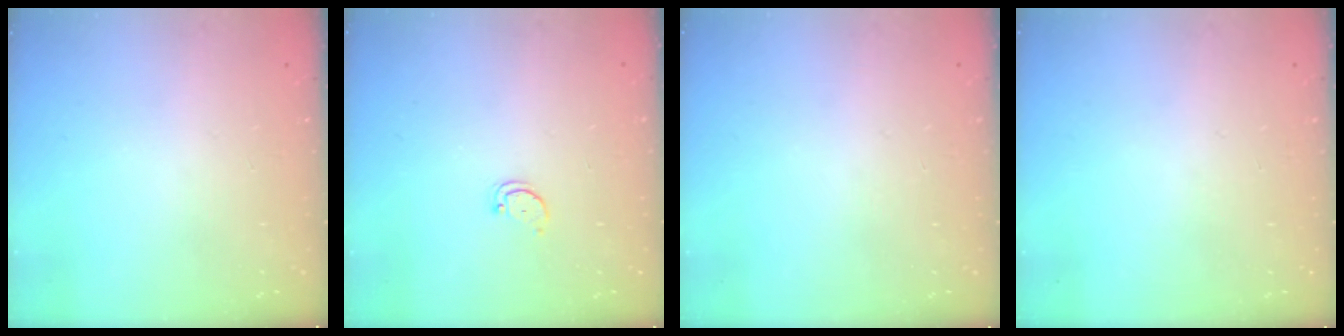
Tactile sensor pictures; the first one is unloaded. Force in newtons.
{"total": 2.5, "press": 2.4, "slide": 0.4}
{"total": 0.0}
{"total": 0.0}